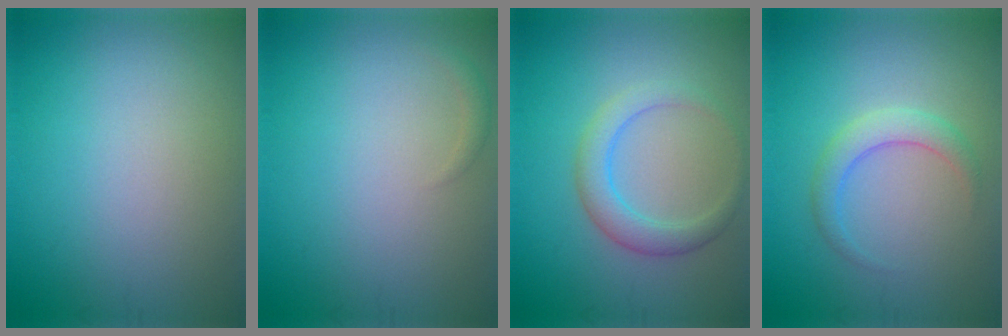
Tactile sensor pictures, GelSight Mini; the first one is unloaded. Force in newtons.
{"total": 0.7, "press": 0.7, "slide": 0.1}
{"total": 3.1, "press": 3.1, "slide": 0.1}
{"total": 2.4, "press": 2.4, "slide": 0.0}